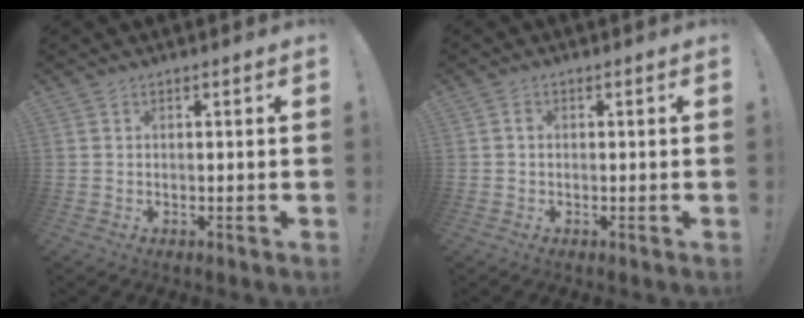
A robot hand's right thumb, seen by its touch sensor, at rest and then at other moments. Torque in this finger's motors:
{"motor_torque": [-0.36, -0.45, -0.84, -0.25, -0.01]}